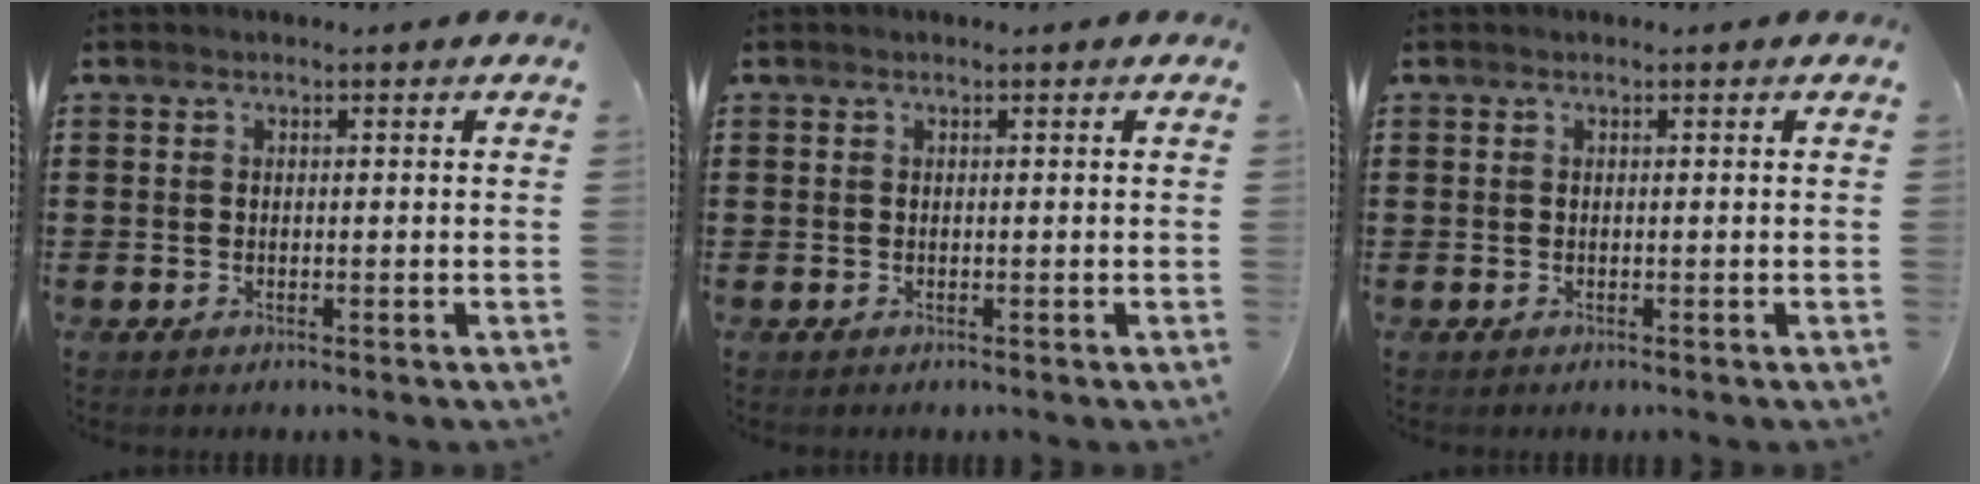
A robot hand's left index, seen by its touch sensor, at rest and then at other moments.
{"total": 0.0}
{"total": 0.0}